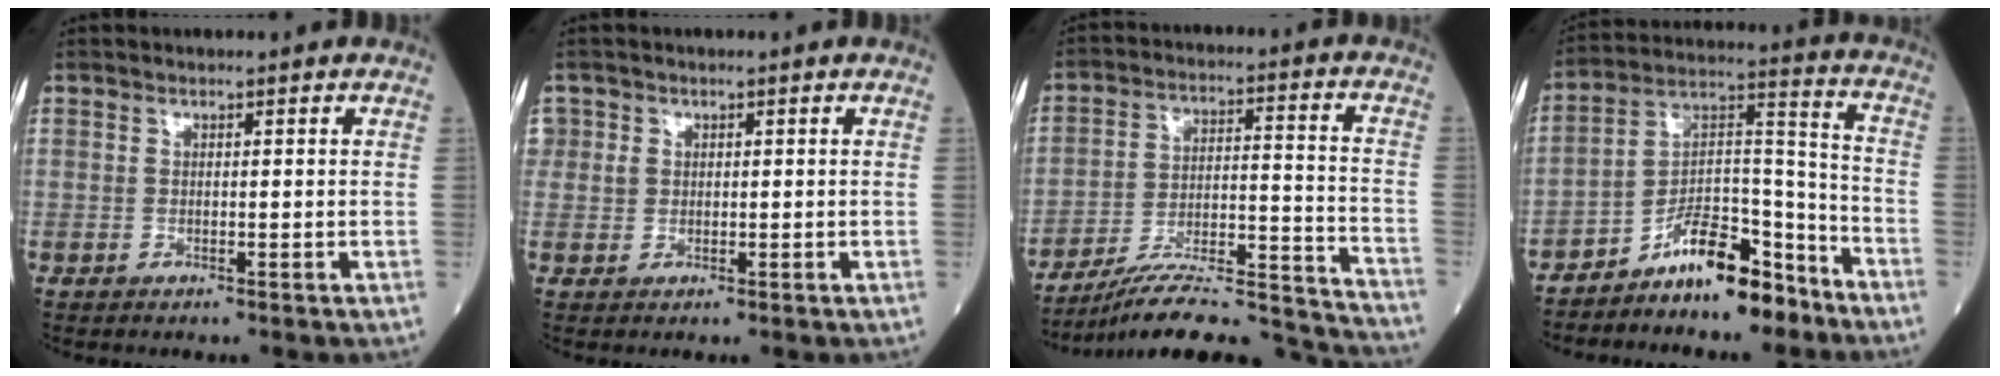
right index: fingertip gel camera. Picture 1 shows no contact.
{"total": 2.0, "force": [0.7, 1.9, 0.0], "torque": [0.015, 0.010, 0.009]}
{"total": 21.5, "force": [-20.2, 0.4, 7.2], "torque": [-0.084, 0.014, -0.302]}
{"total": 11.2, "force": [-8.6, 3.6, 6.3], "torque": [-0.101, 0.033, -0.150]}